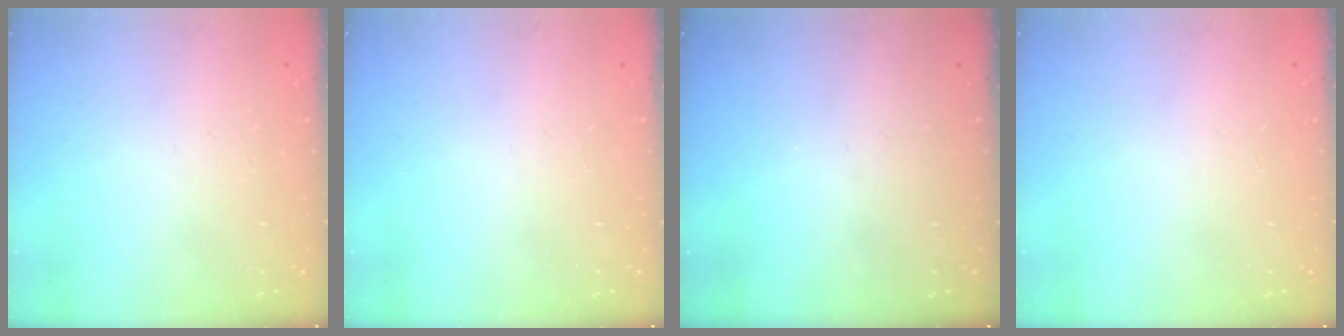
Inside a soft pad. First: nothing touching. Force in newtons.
{"total": 0.0}
{"total": 0.0}
{"total": 0.0}